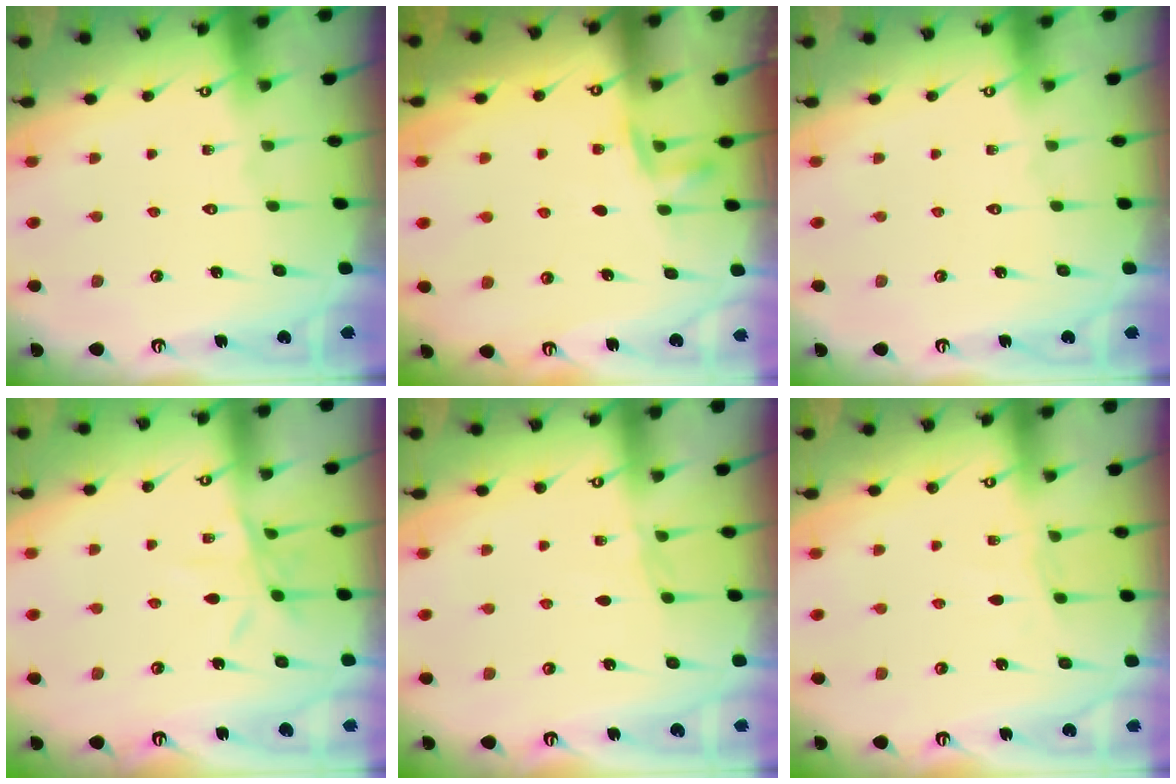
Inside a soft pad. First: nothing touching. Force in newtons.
{"total": 4.3, "press": 4.2, "slide": 0.9}
{"total": 0.0}
{"total": 7.5, "press": 7.5, "slide": 0.4}
{"total": 3.0, "press": 2.9, "slide": 0.5}
{"total": 2.4, "press": 2.4, "slide": 0.3}